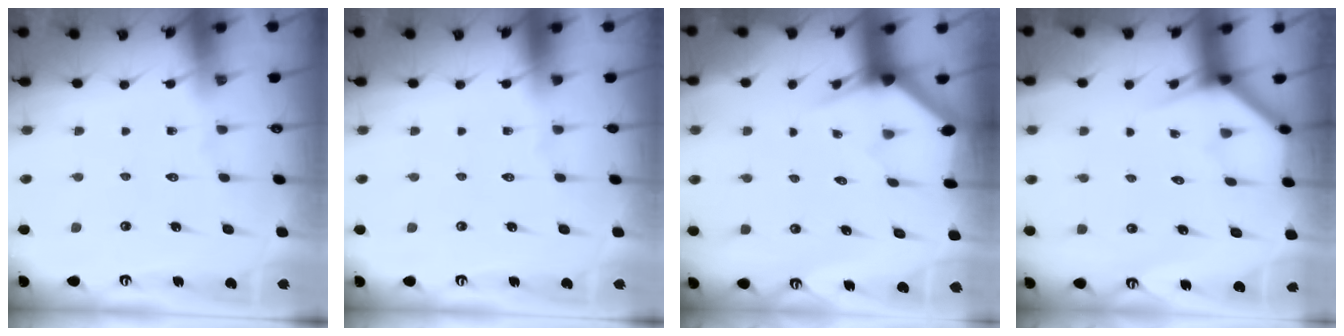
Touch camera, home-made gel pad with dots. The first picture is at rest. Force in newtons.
{"total": 0.0}
{"total": 3.1, "press": 3.1, "slide": 0.0}
{"total": 3.7, "press": 3.7, "slide": 0.3}